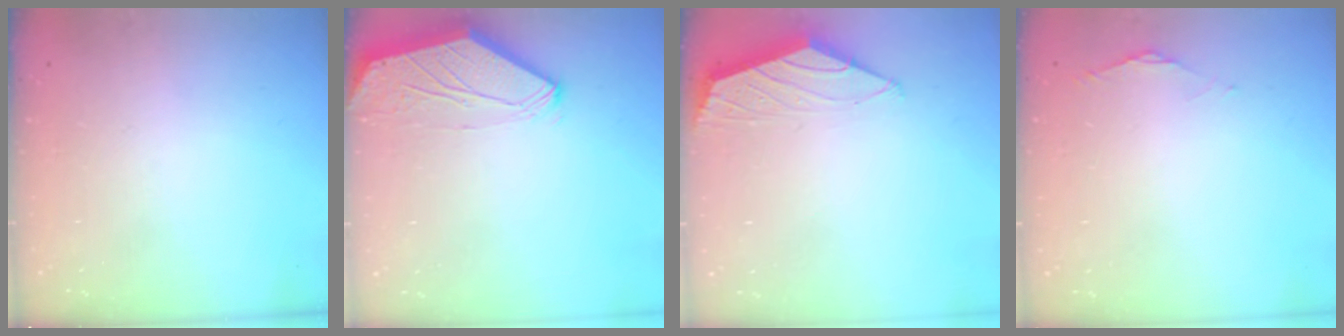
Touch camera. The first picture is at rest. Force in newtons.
{"total": 0.0}
{"total": 1.6, "press": 1.5, "slide": 0.4}
{"total": 1.3, "press": 1.3, "slide": 0.3}